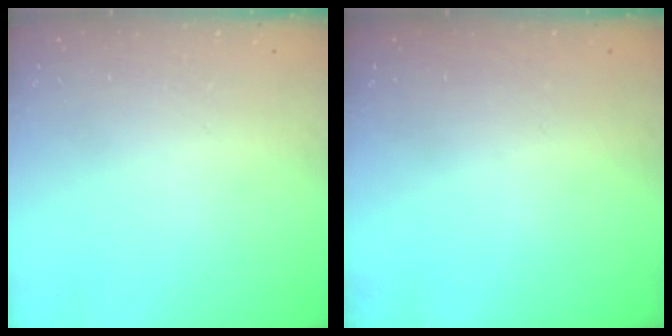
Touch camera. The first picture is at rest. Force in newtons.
{"total": 0.0}